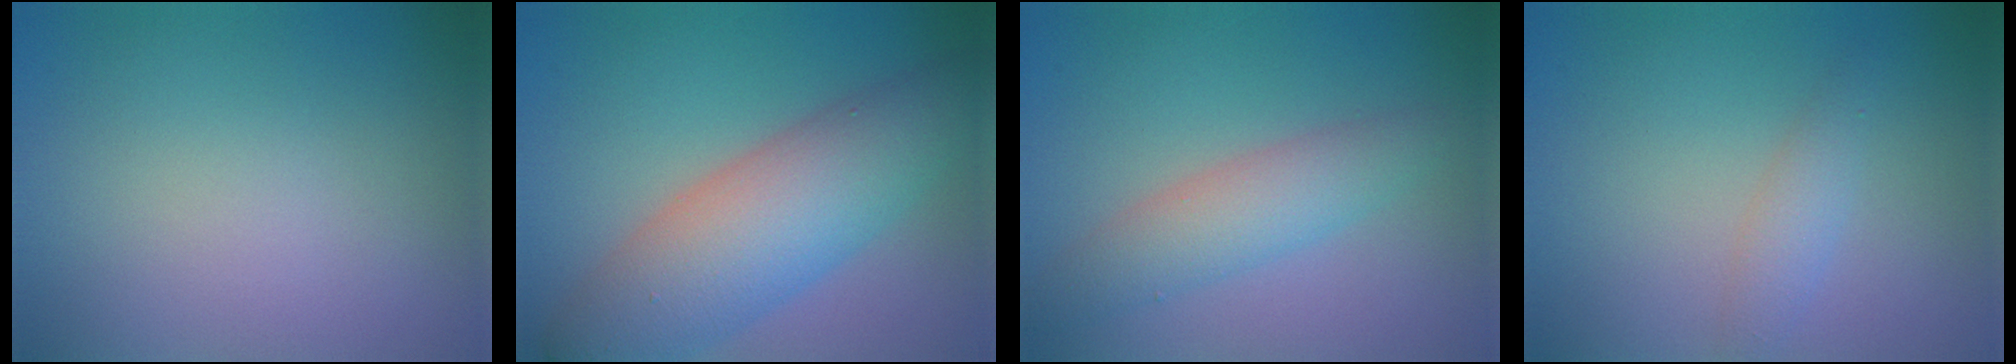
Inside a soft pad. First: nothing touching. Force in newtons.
{"total": 8.2, "press": 8.2, "slide": 0.2}
{"total": 3.6, "press": 3.6, "slide": 0.1}
{"total": 1.7, "press": 1.7, "slide": 0.1}